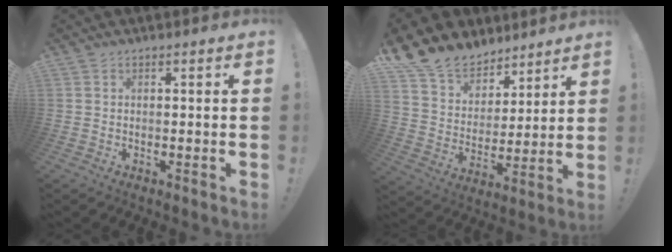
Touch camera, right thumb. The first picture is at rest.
{"total": 15.0, "force": [11.4, 9.0, 3.7], "torque": [-0.081, -0.079, 0.223]}